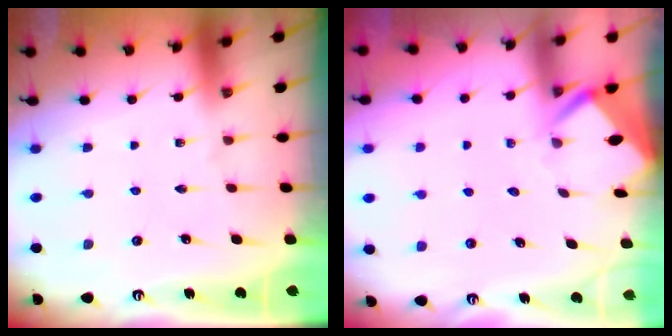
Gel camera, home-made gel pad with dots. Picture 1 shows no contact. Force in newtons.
{"total": 2.3, "press": 2.3, "slide": 0.2}